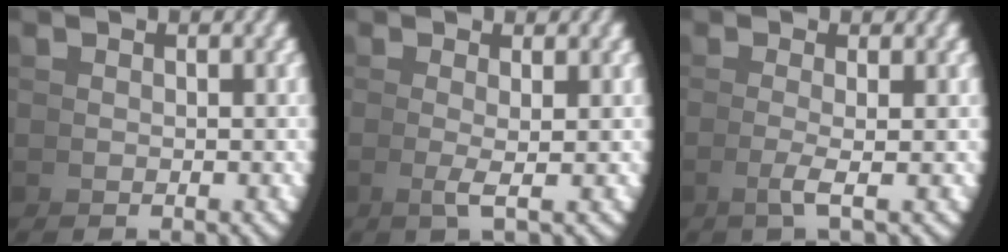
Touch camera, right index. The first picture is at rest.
{"total": 1.4, "force": [0.3, -0.6, 1.2], "torque": [-0.031, -0.007, 0.007]}
{"total": 1.7, "force": [-0.1, -0.8, 1.5], "torque": [-0.034, -0.006, -0.001]}